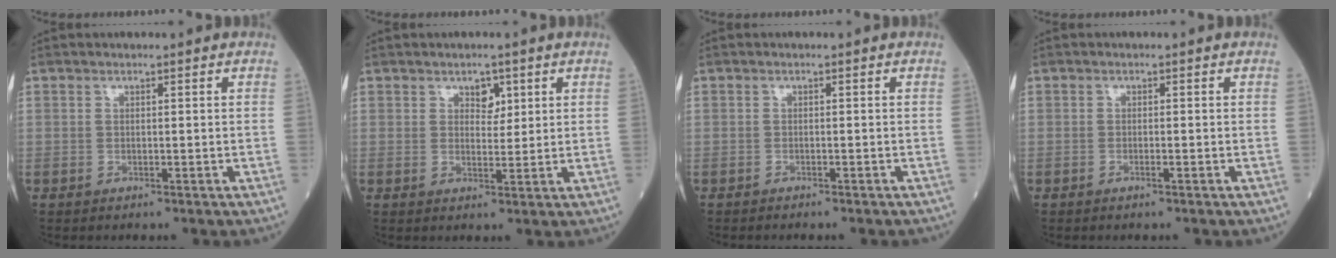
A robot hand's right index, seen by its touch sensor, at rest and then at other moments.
{"total": 2.7, "force": [1.4, 1.7, 1.6], "torque": [-0.016, 0.001, 0.022]}
{"total": 3.3, "force": [-3.0, 0.6, 1.4], "torque": [-0.021, -0.004, -0.033]}
{"total": 0.7, "force": [-0.5, 0.0, 0.6], "torque": [-0.013, 0.000, -0.007]}